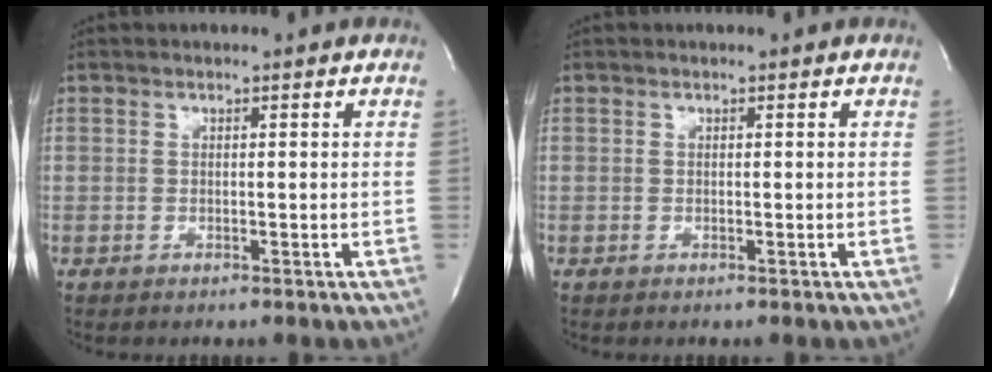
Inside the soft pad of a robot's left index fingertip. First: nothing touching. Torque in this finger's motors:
{"motor_torque": [0.00, 0.00, 0.01, 0.00]}